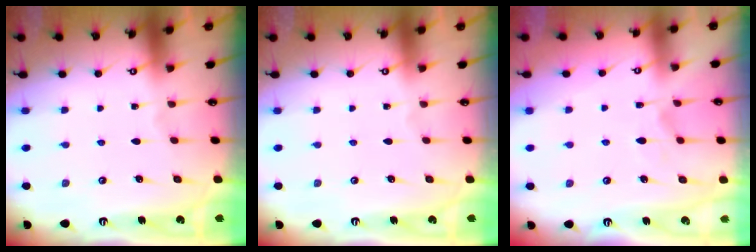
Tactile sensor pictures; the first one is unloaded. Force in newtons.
{"total": 0.0}
{"total": 1.4, "press": 0.7, "slide": 1.1}